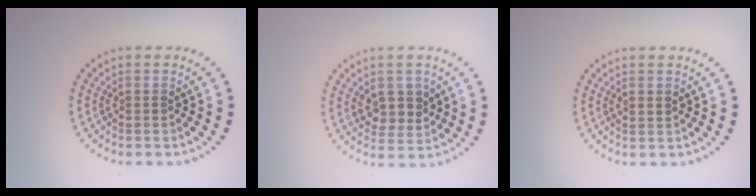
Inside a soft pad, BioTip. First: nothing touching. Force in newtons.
{"total": 2.9, "press": 2.8, "slide": 0.8}
{"total": 1.1, "press": 1.1, "slide": 0.1}